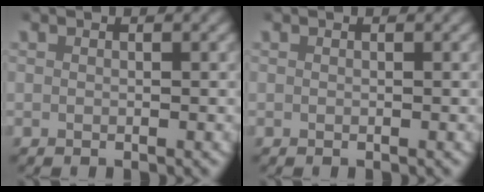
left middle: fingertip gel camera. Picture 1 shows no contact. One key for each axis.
{"total": 0.0}